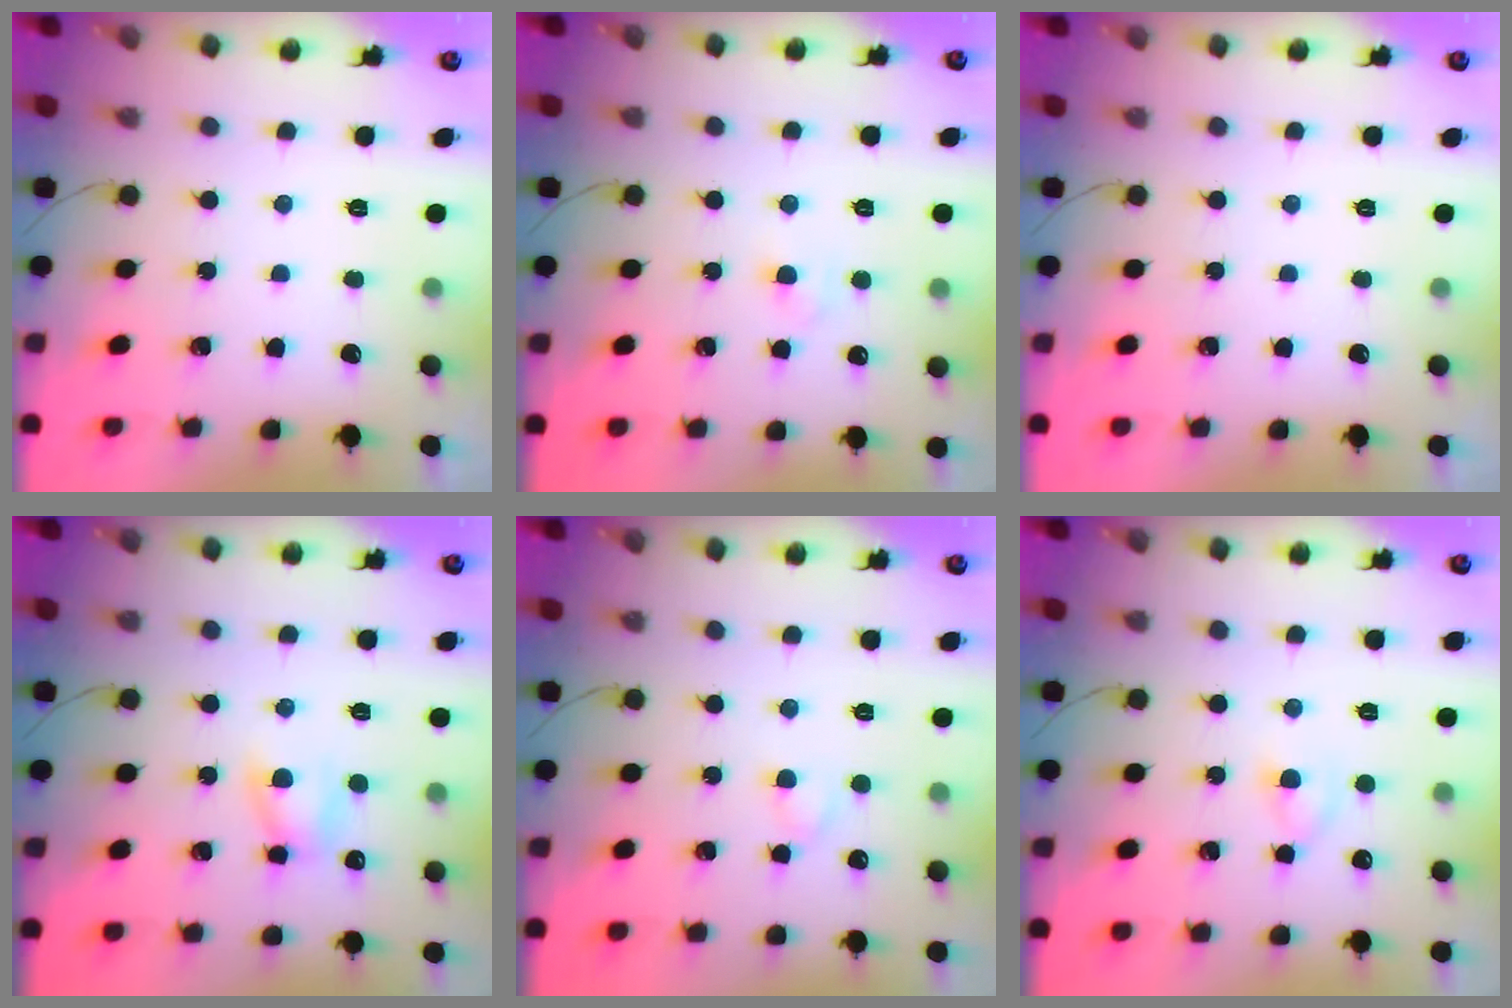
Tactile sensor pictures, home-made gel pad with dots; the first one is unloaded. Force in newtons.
{"total": 2.8, "press": 2.6, "slide": 0.9}
{"total": 0.0}
{"total": 5.9, "press": 5.8, "slide": 1.4}
{"total": 2.1, "press": 1.9, "slide": 0.9}
{"total": 3.2, "press": 2.8, "slide": 1.4}